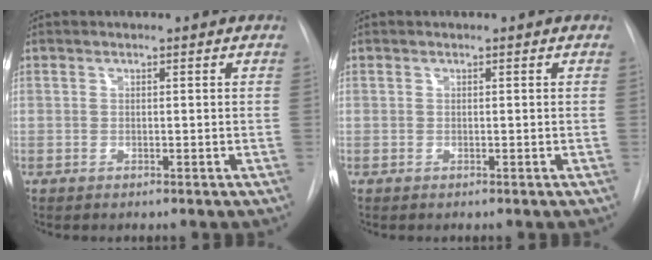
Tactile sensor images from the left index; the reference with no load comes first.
{"total": 0.0}